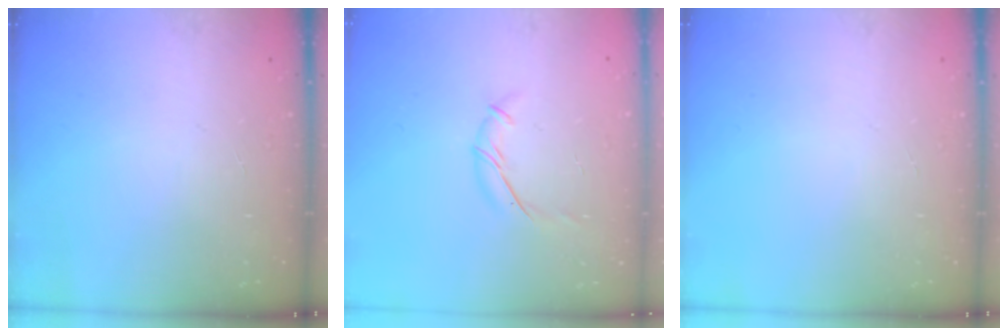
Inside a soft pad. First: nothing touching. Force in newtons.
{"total": 7.7, "press": 7.6, "slide": 0.8}
{"total": 0.0}